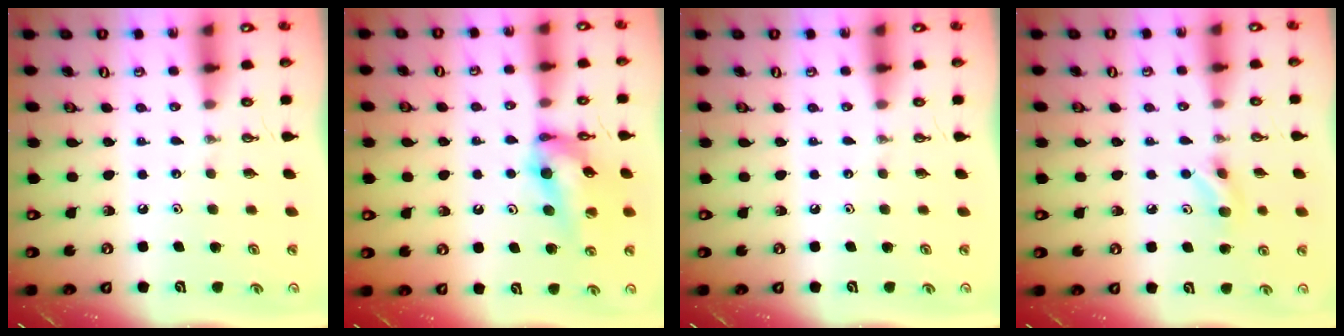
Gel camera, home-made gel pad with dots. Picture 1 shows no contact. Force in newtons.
{"total": 12.5, "press": 12.5, "slide": 1.0}
{"total": 0.0}
{"total": 5.2, "press": 5.0, "slide": 1.4}